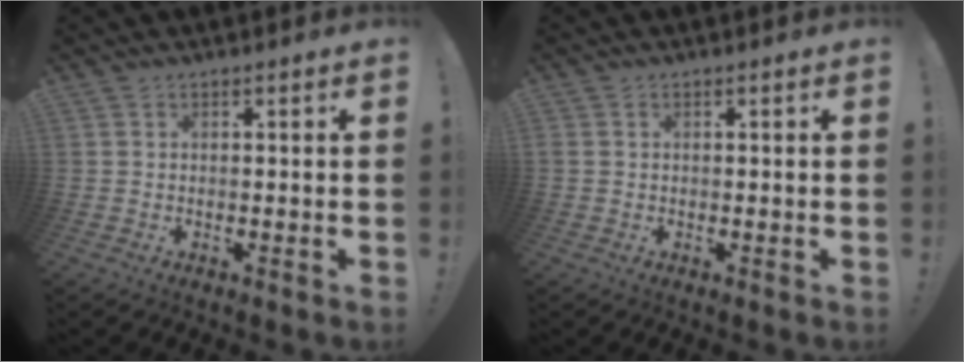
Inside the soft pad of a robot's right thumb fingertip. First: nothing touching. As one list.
[{"total": 0.9, "force": [0.3, 0.8, 0.3], "torque": [-0.008, 0.003, 0.006]}]